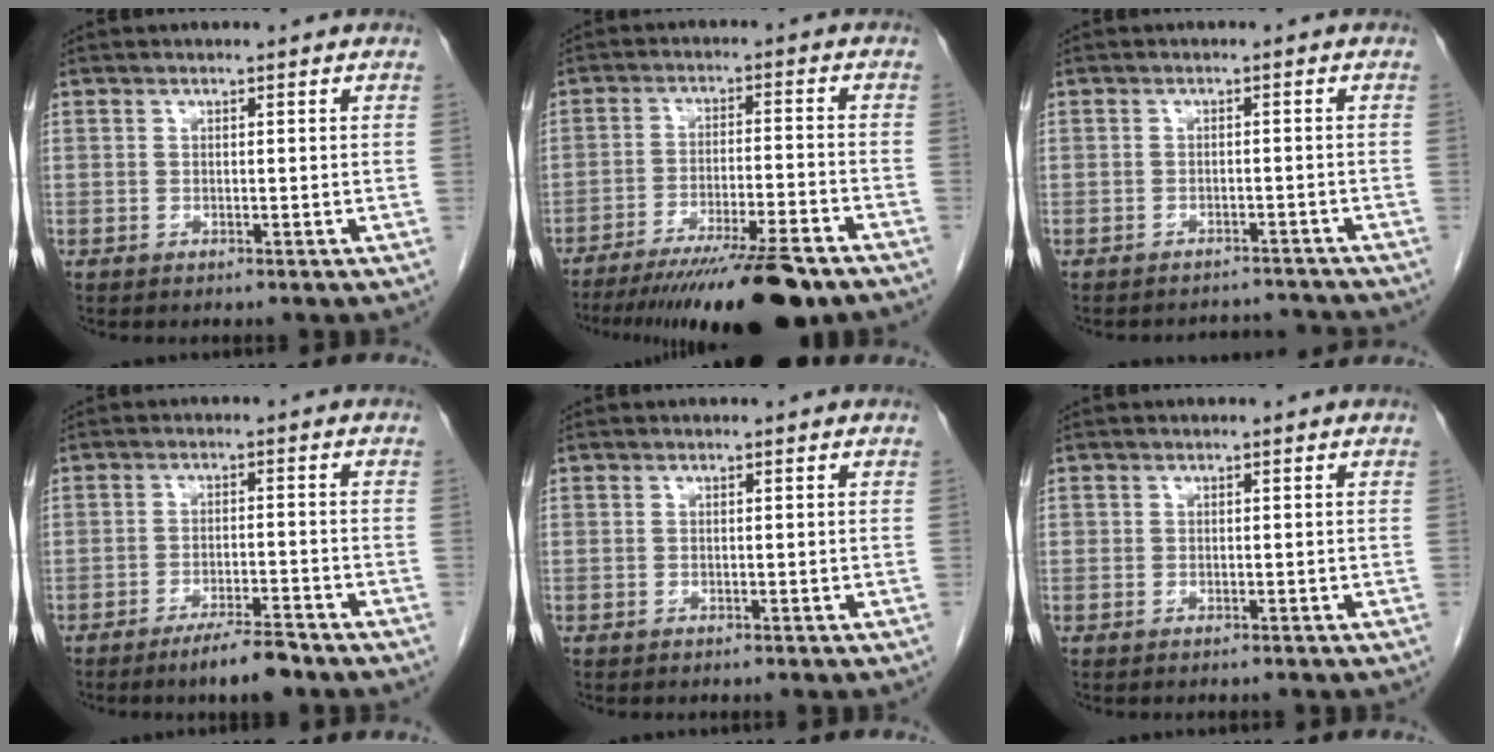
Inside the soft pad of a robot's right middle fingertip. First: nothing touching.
{"total": 16.6, "force": [-13.0, 1.3, 10.2], "torque": [-0.134, -0.026, -0.202]}
{"total": 4.3, "force": [-4.1, 0.9, -1.1], "torque": [0.018, 0.013, -0.052]}
{"total": 5.4, "force": [-4.2, 0.4, 3.4], "torque": [-0.059, -0.009, -0.069]}
{"total": 0.0}
{"total": 0.5, "force": [-0.4, 0.3, 0.0], "torque": [-0.003, 0.002, -0.006]}